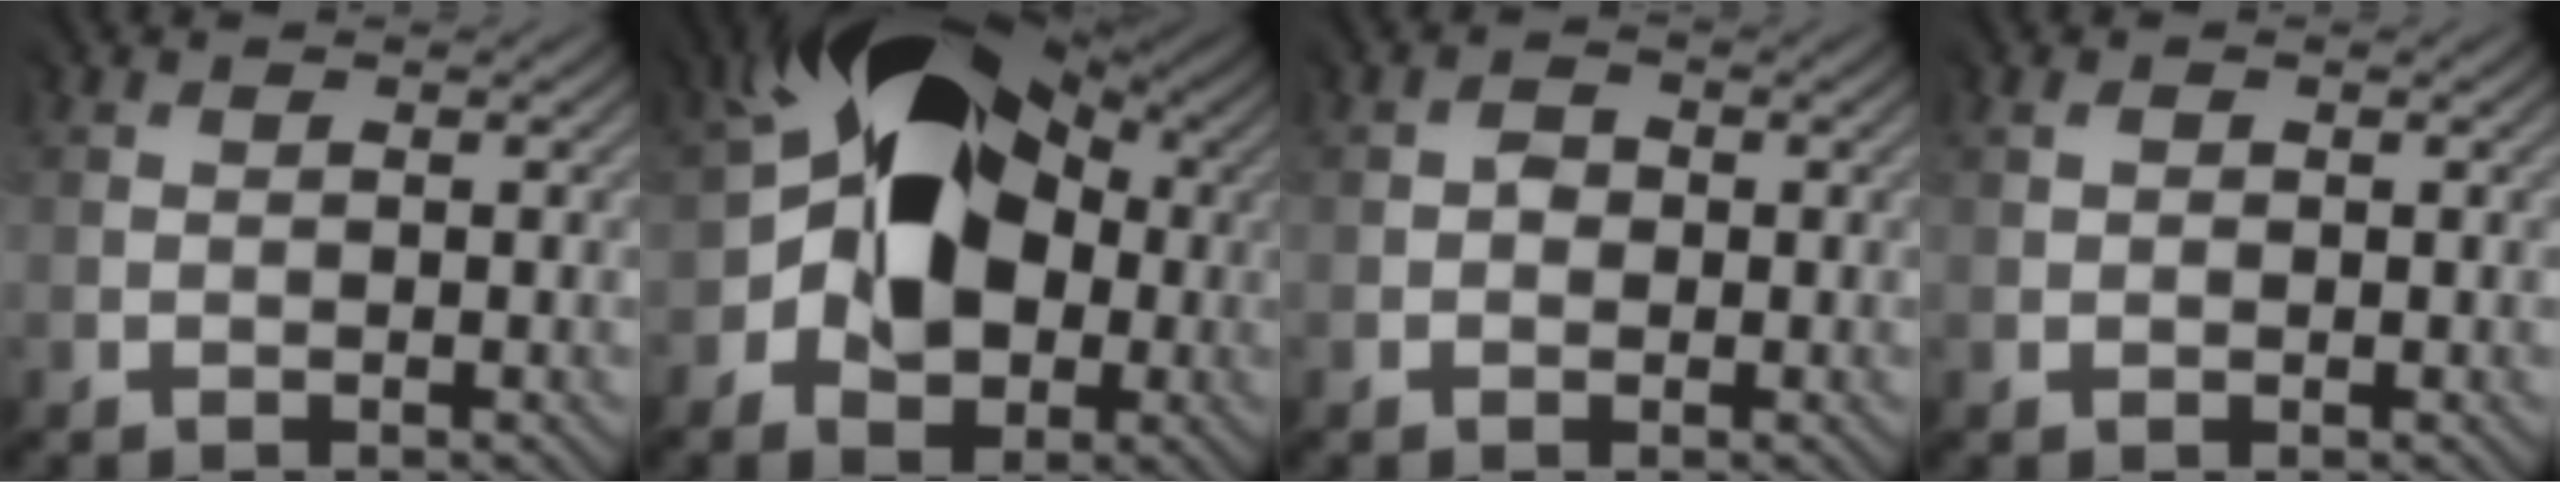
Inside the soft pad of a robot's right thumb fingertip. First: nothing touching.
{"total": 14.4, "force": [1.4, 10.2, 10.1], "torque": [-0.137, 0.009, 0.006]}
{"total": 1.4, "force": [0.0, 1.3, 0.5], "torque": [-0.006, 0.000, -0.003]}
{"total": 1.0, "force": [0.6, 0.7, 0.5], "torque": [-0.011, 0.001, 0.011]}